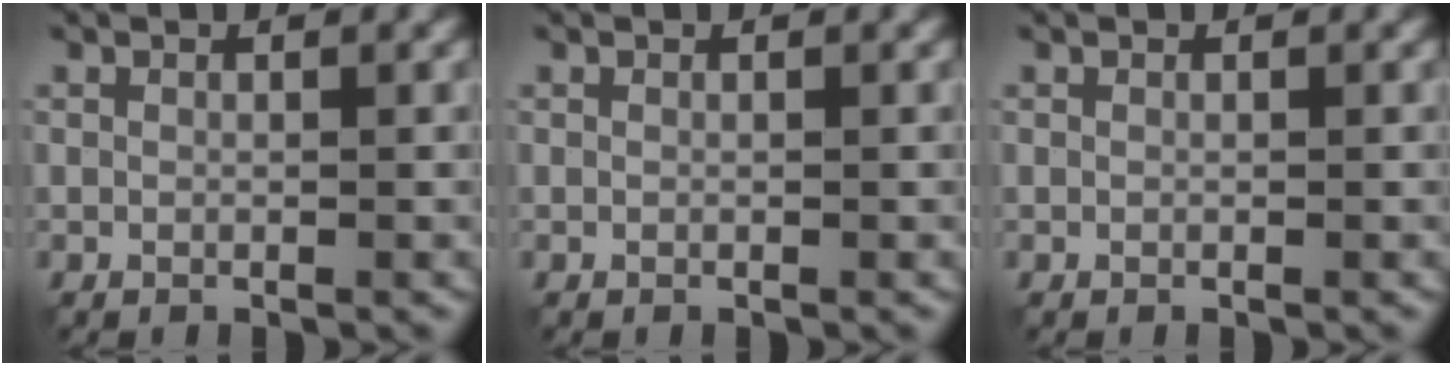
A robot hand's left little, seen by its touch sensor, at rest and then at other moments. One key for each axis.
{"total": 0.0}
{"total": 0.0}